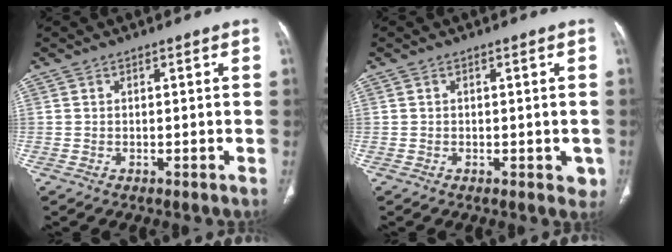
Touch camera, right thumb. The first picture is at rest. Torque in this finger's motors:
{"motor_torque": [0.51, 0.33, 0.16, -0.25, -0.01]}